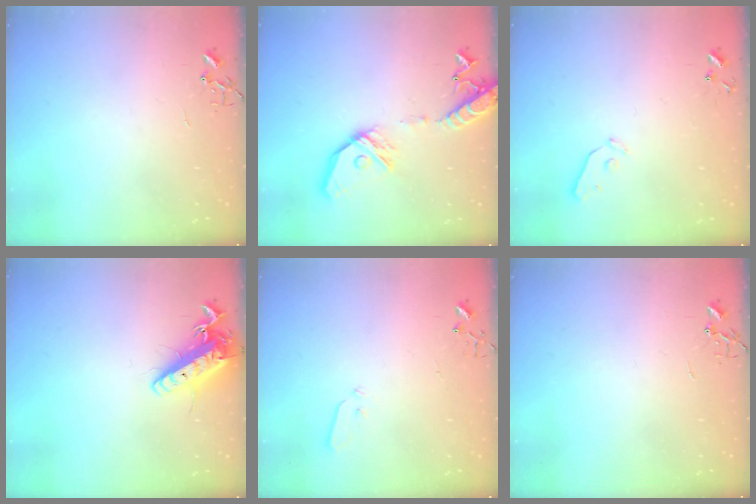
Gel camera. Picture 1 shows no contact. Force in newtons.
{"total": 16.3, "press": 16.0, "slide": 3.2}
{"total": 4.0, "press": 4.0, "slide": 0.5}
{"total": 14.7, "press": 14.4, "slide": 2.8}
{"total": 3.6, "press": 3.6, "slide": 0.6}
{"total": 0.0}